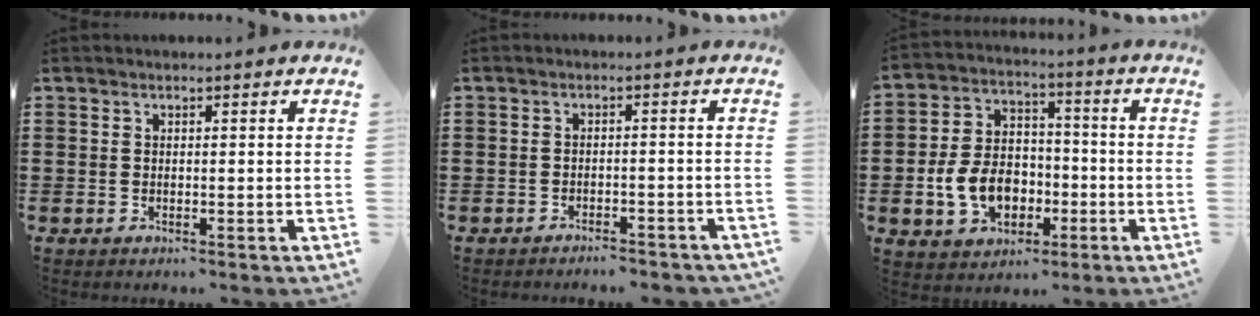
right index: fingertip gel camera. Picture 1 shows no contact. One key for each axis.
{"total": 2.0, "fx": -2.0, "fy": 0.1, "fz": 0.3, "tx": -0.011, "ty": -0.001, "tz": -0.041}
{"total": 9.1, "fx": -2.6, "fy": 6.6, "fz": 5.7, "tx": -0.130, "ty": 0.008, "tz": -0.050}